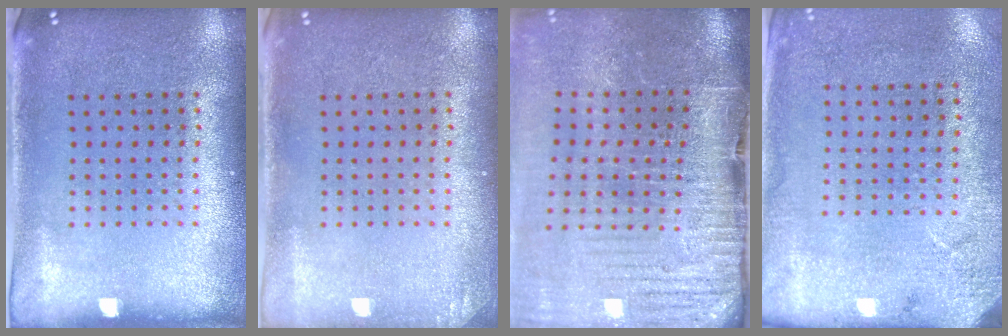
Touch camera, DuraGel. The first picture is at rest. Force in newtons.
{"total": 0.9, "press": 0.9, "slide": 0.2}
{"total": 4.3, "press": 3.6, "slide": 2.4}
{"total": 2.7, "press": 2.2, "slide": 1.6}